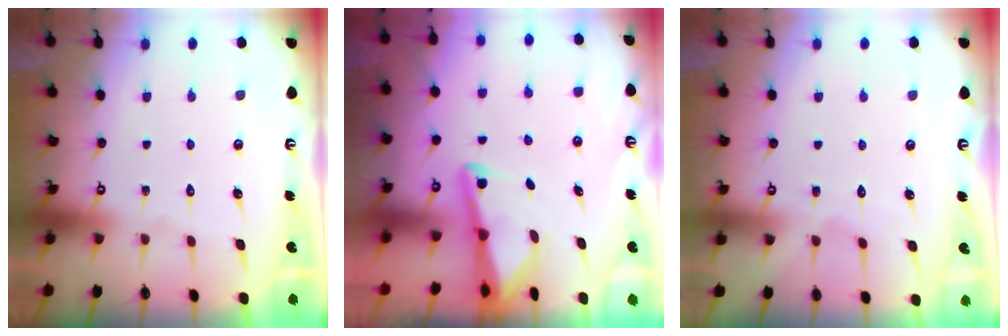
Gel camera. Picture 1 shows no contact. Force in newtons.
{"total": 3.1, "press": 3.1, "slide": 0.4}
{"total": 3.3, "press": 3.3, "slide": 0.4}